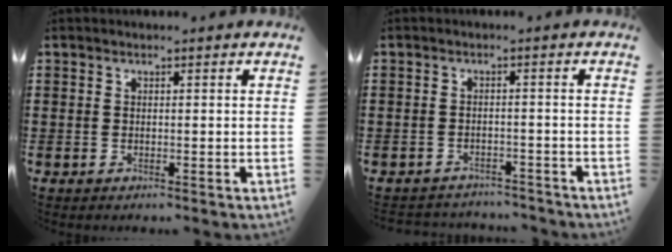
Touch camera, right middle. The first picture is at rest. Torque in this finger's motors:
{"motor_torque": [0.08, 0.05, -0.01, 0.00]}